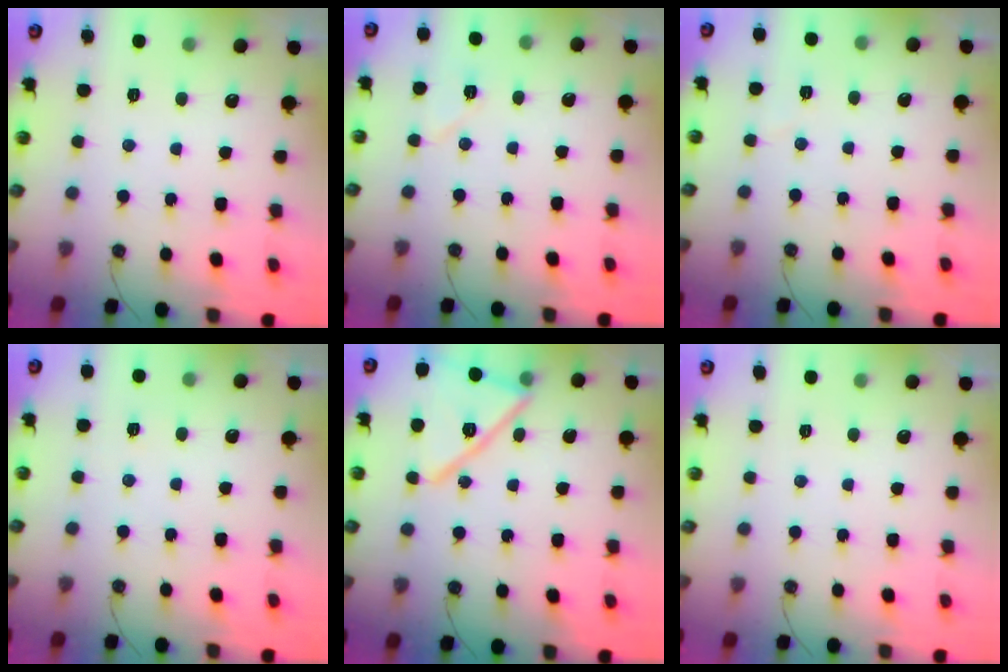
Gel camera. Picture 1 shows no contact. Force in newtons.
{"total": 6.7, "press": 6.4, "slide": 1.8}
{"total": 2.3, "press": 1.7, "slide": 1.6}
{"total": 2.6, "press": 1.3, "slide": 2.2}
{"total": 16.5, "press": 16.5, "slide": 0.5}
{"total": 0.0}